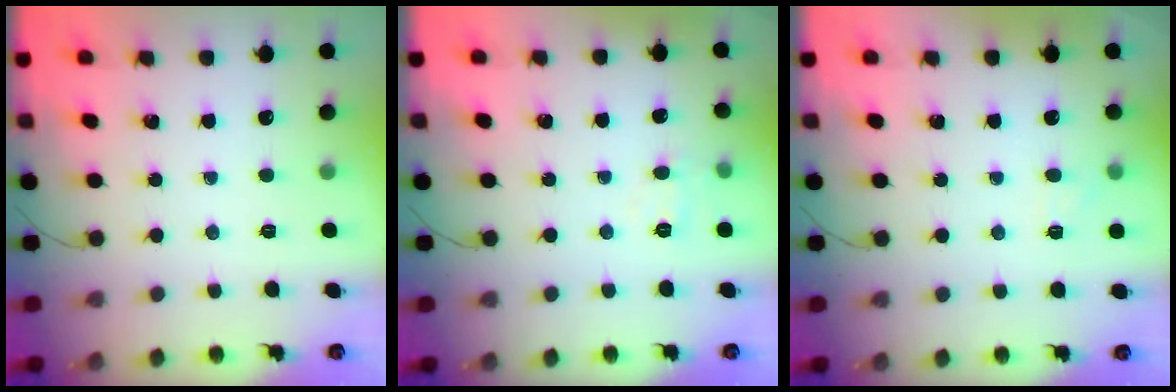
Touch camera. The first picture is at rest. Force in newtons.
{"total": 5.4, "press": 5.2, "slide": 1.3}
{"total": 4.5, "press": 4.3, "slide": 1.3}